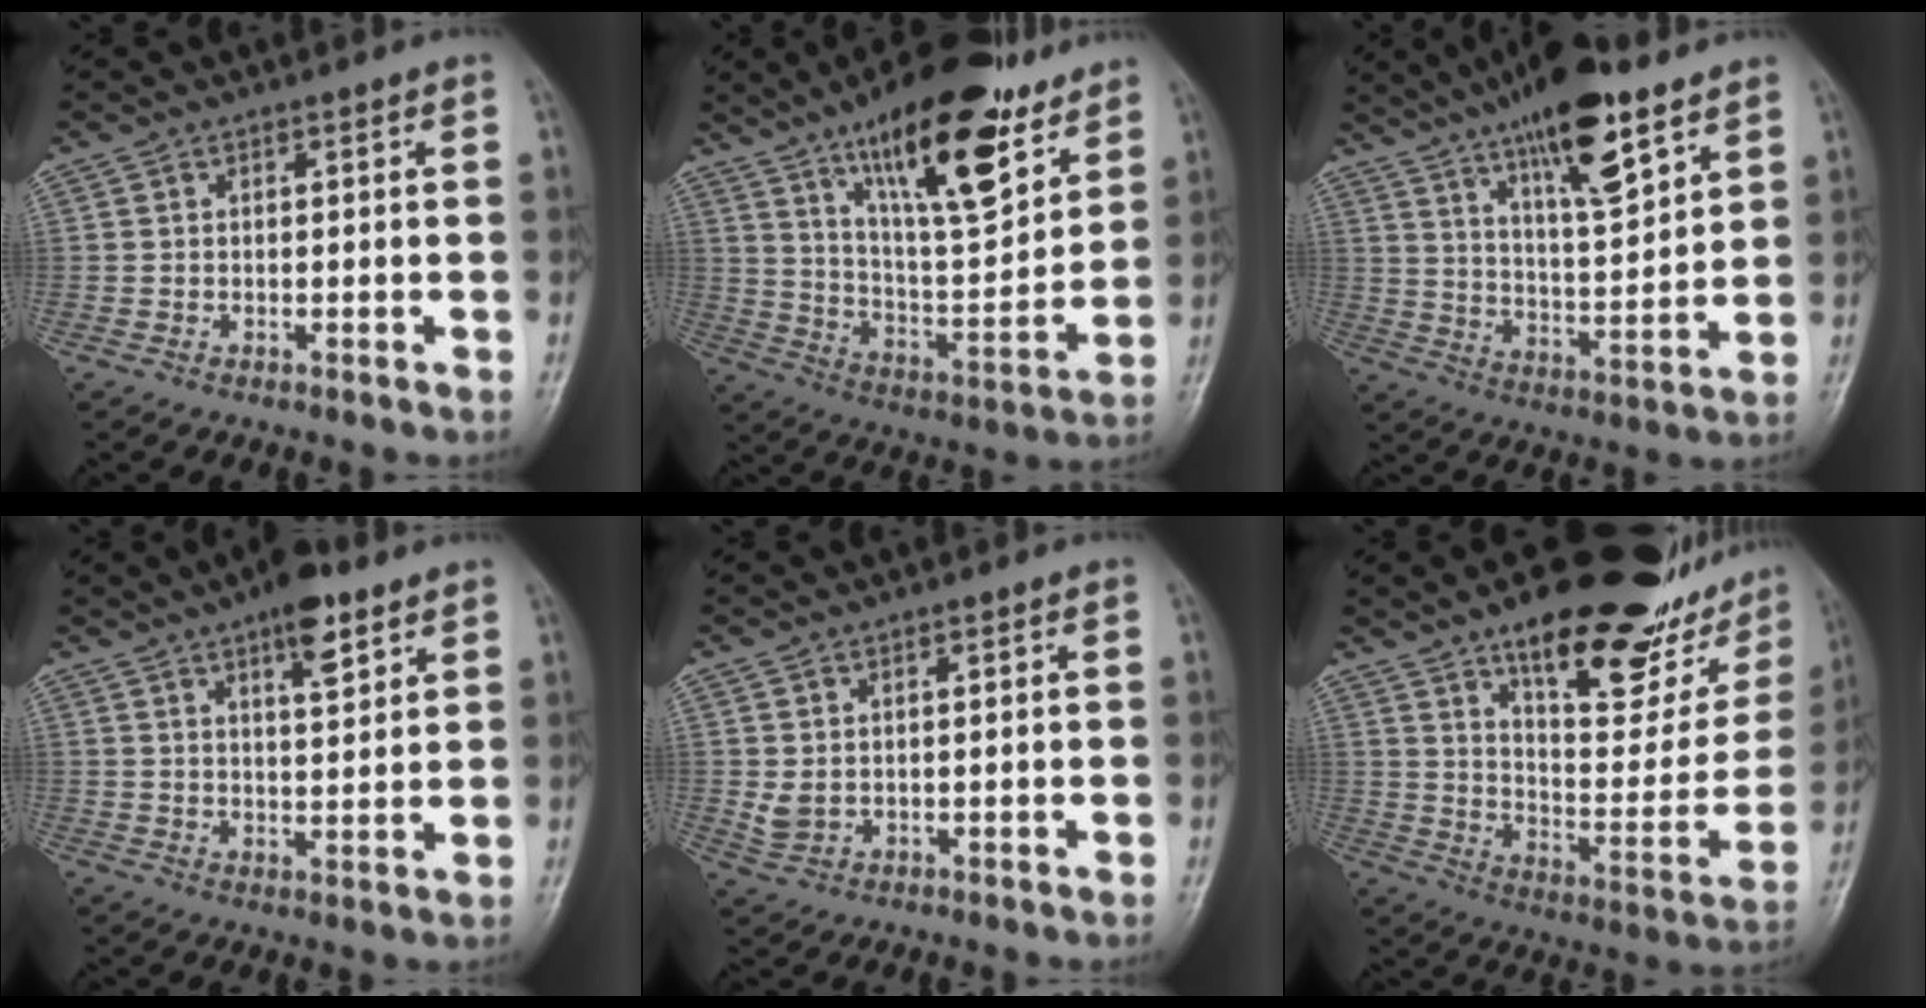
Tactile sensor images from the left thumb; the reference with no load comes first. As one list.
[{"total": 22.2, "force": [13.6, 7.2, 15.9], "torque": [-0.221, -0.067, 0.229]}, {"total": 17.2, "force": [10.9, 4.8, 12.4], "torque": [-0.183, -0.051, 0.187]}, {"total": 8.1, "force": [5.0, 2.8, 5.8], "torque": [-0.073, -0.025, 0.073]}, {"total": 3.1, "force": [0.8, 2.1, 2.2], "torque": [-0.040, -0.004, 0.023]}, {"total": 28.6, "force": [18.0, 10.4, 19.7], "torque": [-0.226, -0.065, 0.270]}]